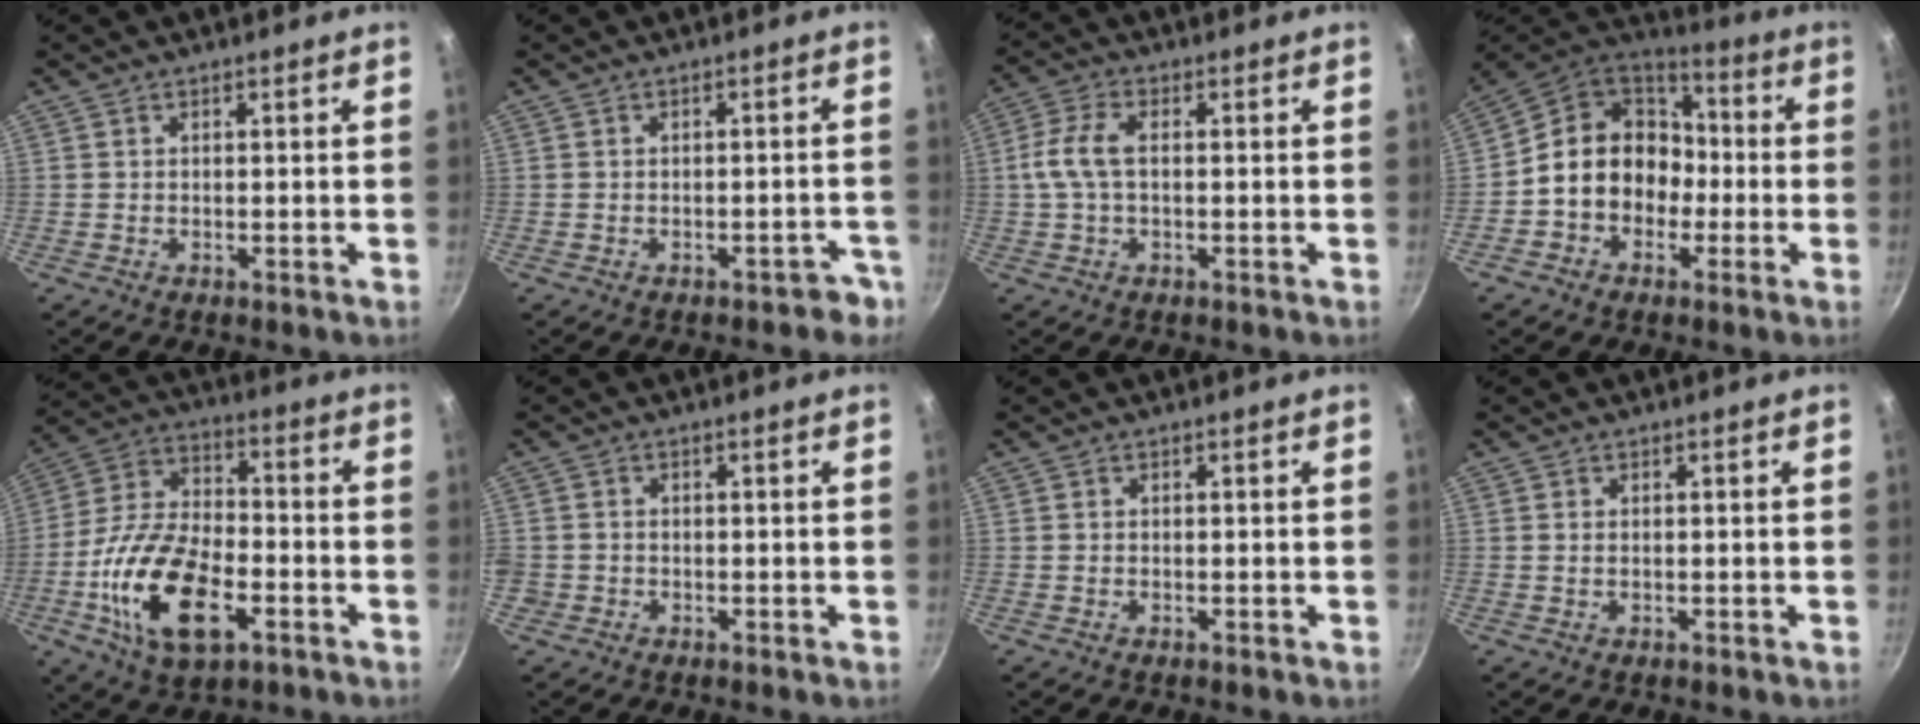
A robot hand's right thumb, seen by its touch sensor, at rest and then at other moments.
{"total": 3.7, "force": [-2.4, 2.1, 1.7], "torque": [0.015, 0.038, -0.008]}
{"total": 6.1, "force": [0.1, 3.2, 5.2], "torque": [-0.117, 0.017, -0.004]}
{"total": 14.9, "force": [-2.0, 12.5, 7.8], "torque": [-0.089, 0.050, -0.048]}
{"total": 19.7, "force": [-6.4, 10.4, 15.5], "torque": [-0.285, 0.028, -0.121]}
{"total": 1.8, "force": [-0.5, 1.6, 0.6], "torque": [-0.011, 0.002, -0.010]}
{"total": 0.0}
{"total": 0.7, "force": [0.1, 0.4, 0.6], "torque": [-0.011, 0.001, 0.002]}